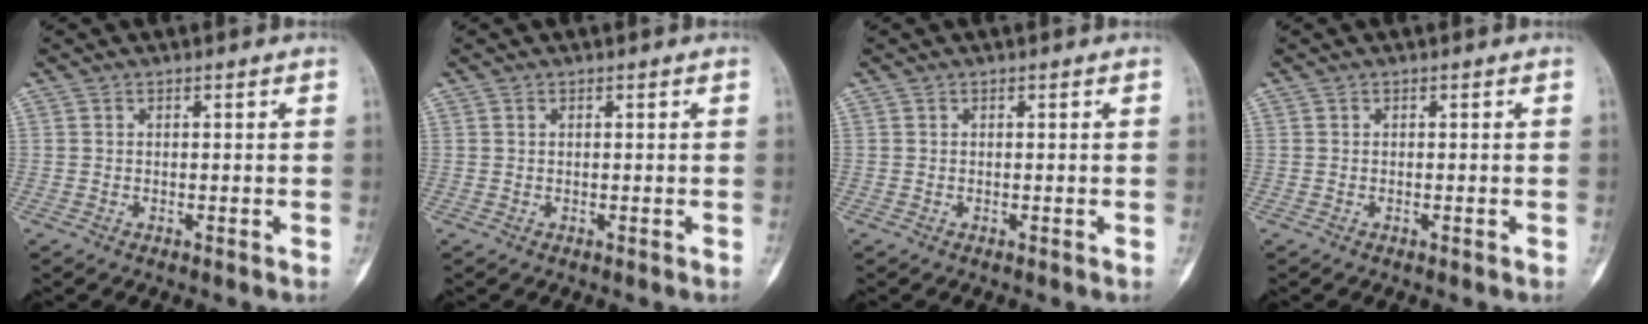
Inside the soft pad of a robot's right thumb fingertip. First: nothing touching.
{"total": 0.0}
{"total": 0.0}
{"total": 0.0}